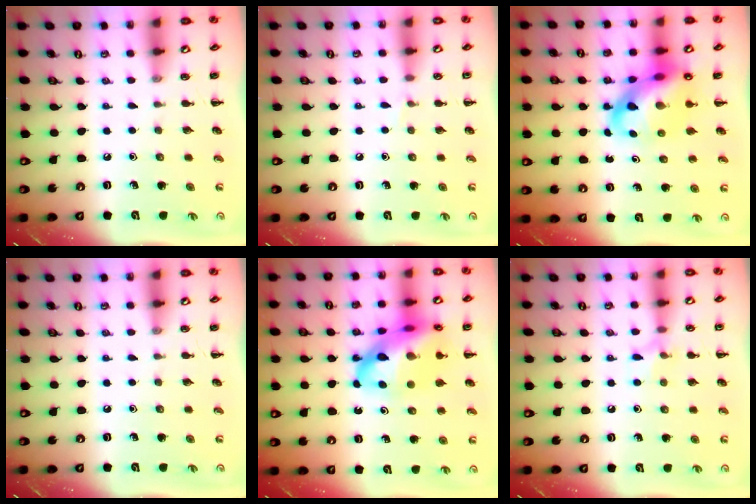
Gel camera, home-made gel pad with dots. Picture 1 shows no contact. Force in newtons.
{"total": 3.5, "press": 3.3, "slide": 1.0}
{"total": 14.5, "press": 13.9, "slide": 4.0}
{"total": 0.0}
{"total": 22.0, "press": 21.5, "slide": 4.6}
{"total": 6.4, "press": 6.3, "slide": 1.5}